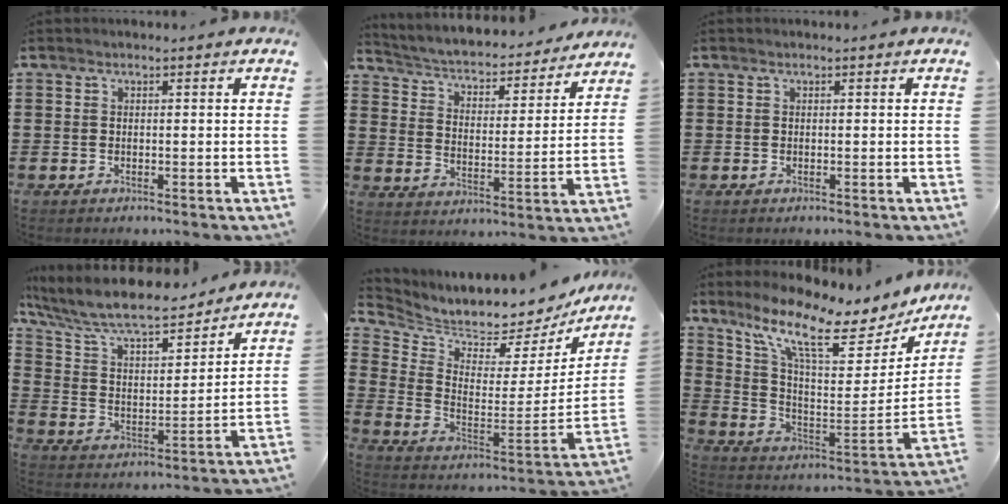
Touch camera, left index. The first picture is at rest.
{"total": 3.2, "force": [3.0, 0.3, 1.0], "torque": [-0.038, -0.034, 0.040]}
{"total": 0.0}
{"total": 8.8, "force": [7.8, 1.5, 3.9], "torque": [-0.109, -0.048, 0.131]}
{"total": 4.6, "force": [4.5, 0.3, -0.4], "torque": [-0.029, -0.065, 0.072]}
{"total": 10.7, "force": [8.0, 2.6, 6.6], "torque": [-0.150, -0.060, 0.128]}